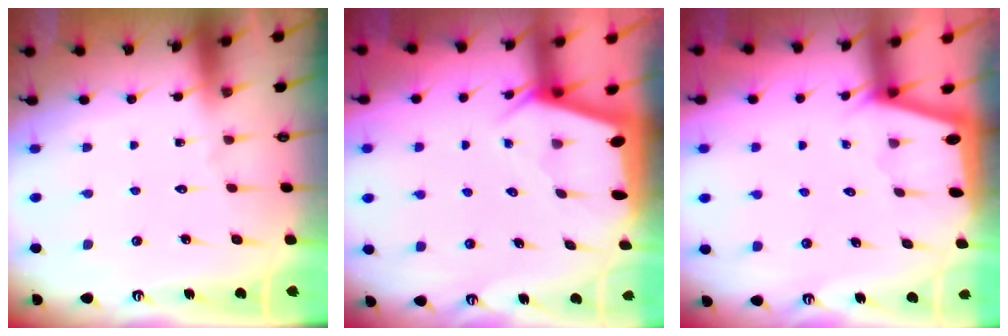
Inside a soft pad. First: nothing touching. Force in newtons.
{"total": 2.0, "press": 2.0, "slide": 0.5}
{"total": 1.8, "press": 1.8, "slide": 0.3}